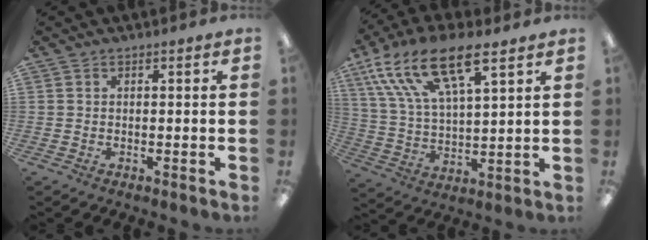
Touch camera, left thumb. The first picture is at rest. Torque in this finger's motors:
{"motor_torque": [0.52, 0.54, 1.46, -1.31, 0.52]}